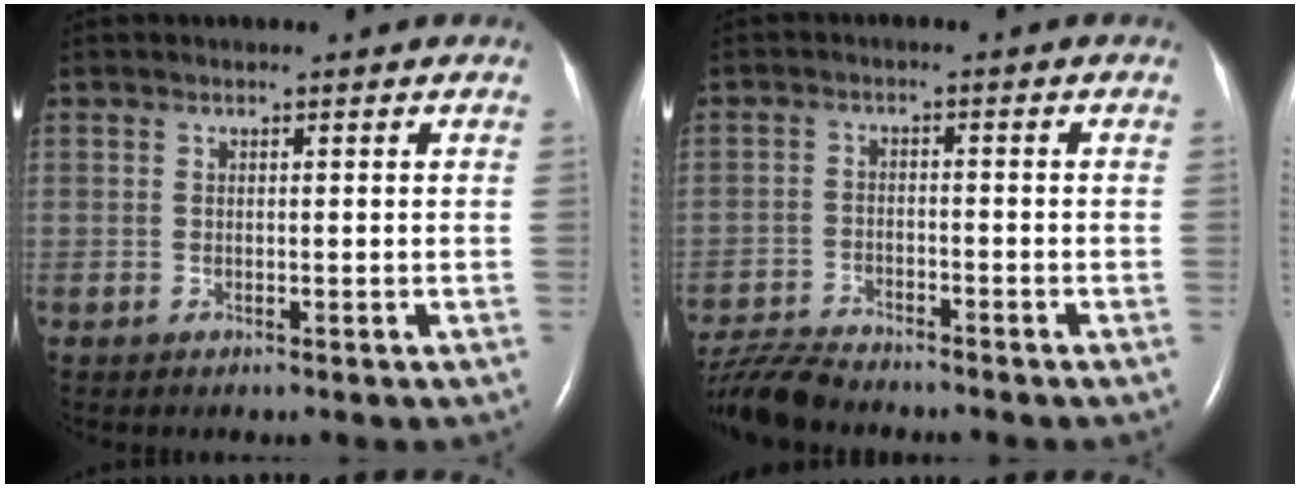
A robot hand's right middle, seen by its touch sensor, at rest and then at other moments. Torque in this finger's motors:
{"motor_torque": [-0.04, -0.08, 0.00, 0.00]}